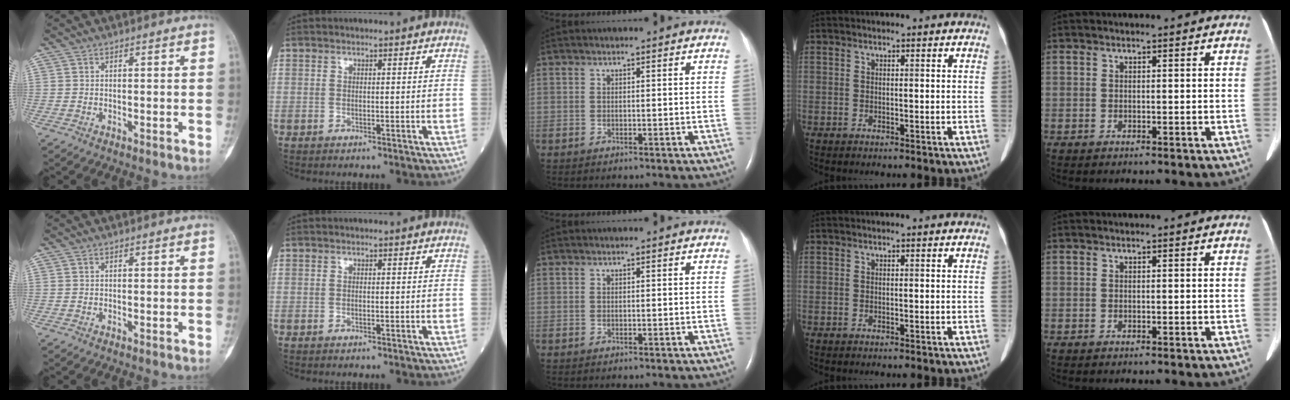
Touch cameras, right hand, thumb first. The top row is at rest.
{}